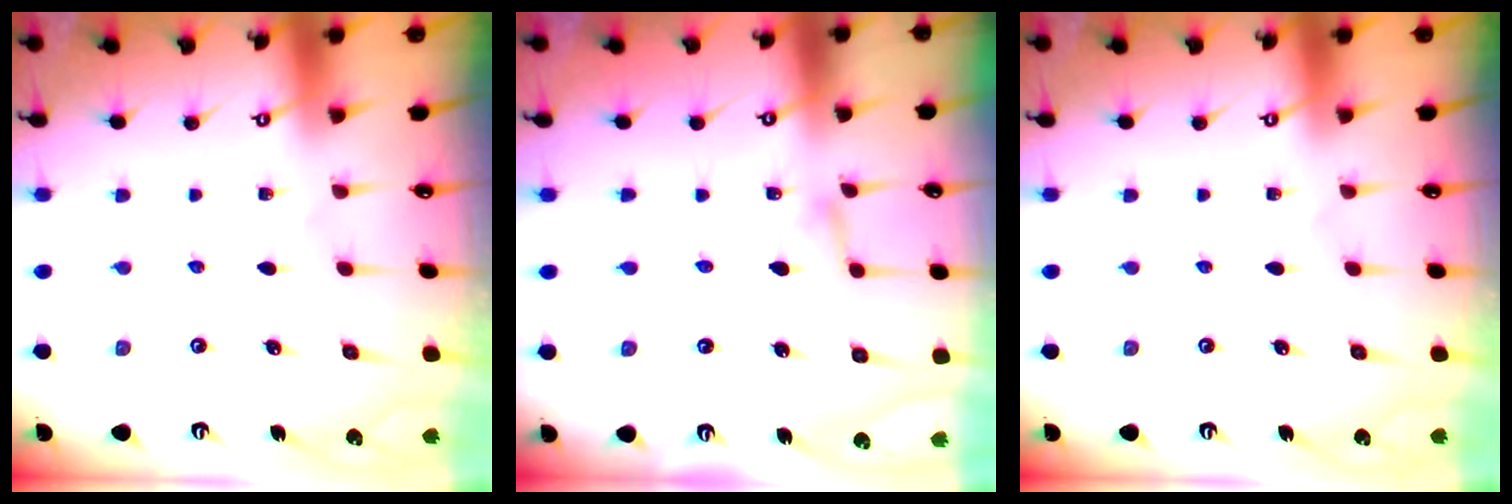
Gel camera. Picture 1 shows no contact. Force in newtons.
{"total": 3.0, "press": 3.0, "slide": 0.2}
{"total": 0.0}